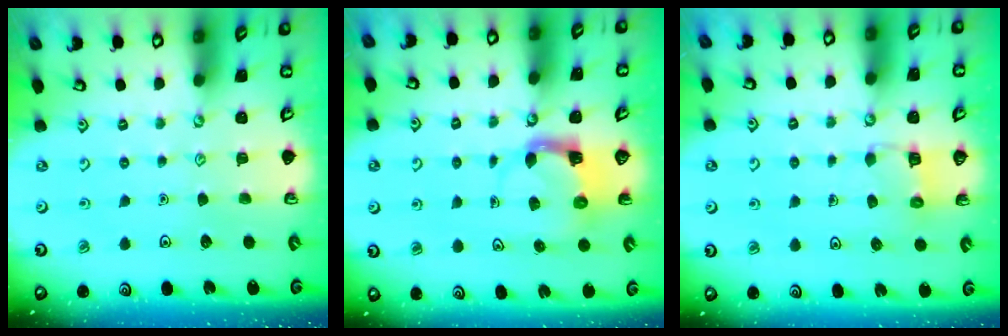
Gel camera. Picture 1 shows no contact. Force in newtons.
{"total": 3.7, "press": 3.7, "slide": 0.7}
{"total": 6.2, "press": 6.2, "slide": 0.3}